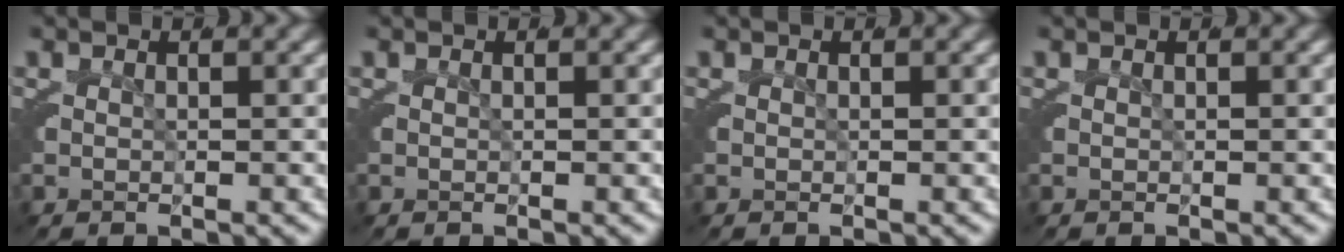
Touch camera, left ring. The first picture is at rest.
{"total": 0.0}
{"total": 0.0}
{"total": 0.0}